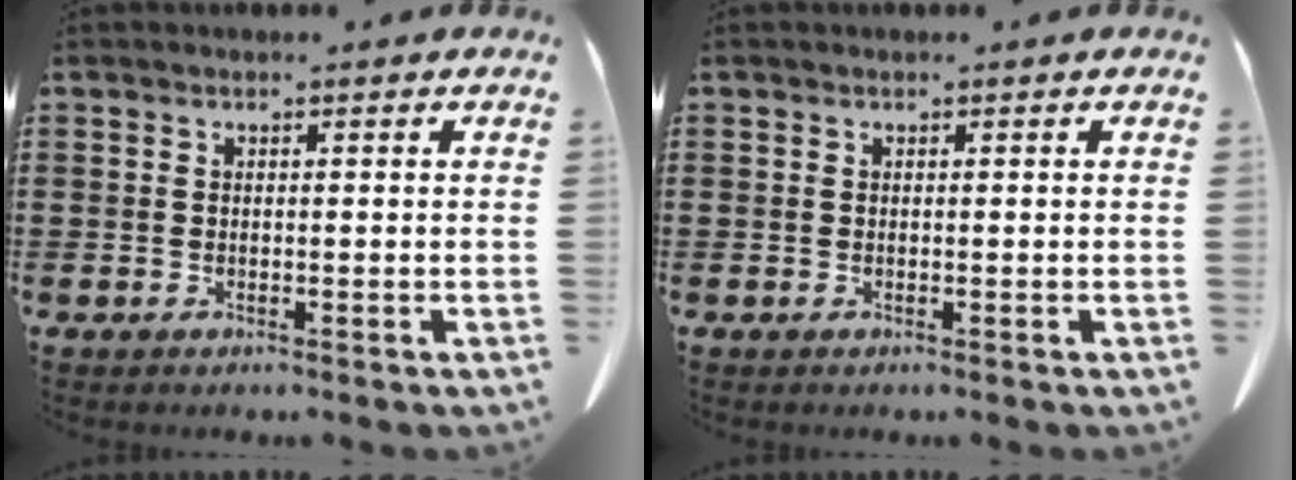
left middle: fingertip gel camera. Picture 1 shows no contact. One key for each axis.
{"total": 0.0}